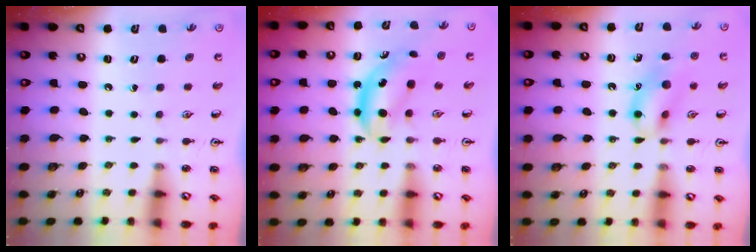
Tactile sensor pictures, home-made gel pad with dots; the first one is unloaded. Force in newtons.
{"total": 5.0, "press": 5.0, "slide": 0.6}
{"total": 12.8, "press": 12.7, "slide": 2.0}